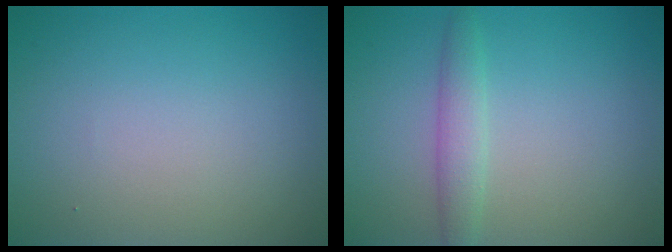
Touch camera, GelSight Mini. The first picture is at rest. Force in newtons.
{"total": 2.1, "press": 2.1, "slide": 0.1}